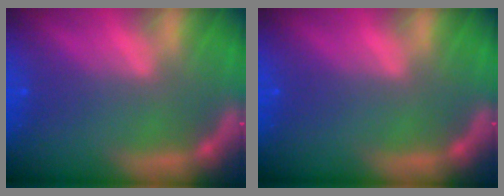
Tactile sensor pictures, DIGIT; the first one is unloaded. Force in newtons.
{"total": 0.0}